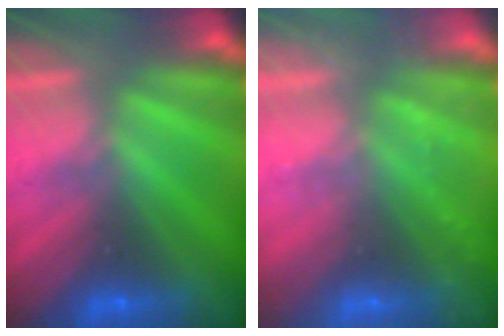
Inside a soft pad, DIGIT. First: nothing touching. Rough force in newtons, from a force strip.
{"total": 2.2}